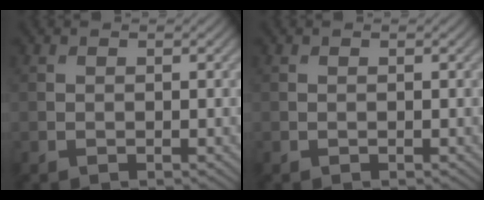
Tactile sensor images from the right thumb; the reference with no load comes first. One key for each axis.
{"total": 0.0}